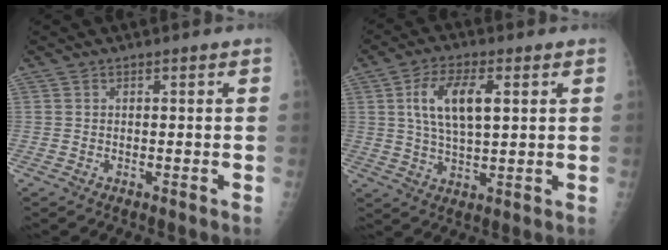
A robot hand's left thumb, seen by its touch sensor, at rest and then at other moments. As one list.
[{"total": 10.0, "force": [2.7, 4.4, 8.6], "torque": [-0.158, -0.004, 0.051]}]